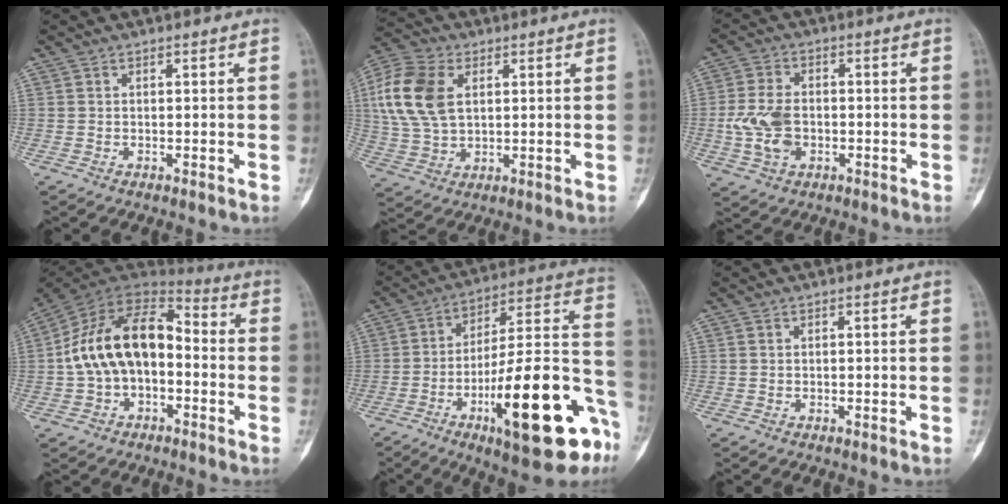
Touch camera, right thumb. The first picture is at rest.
{"total": 14.1, "force": [3.4, 9.1, 10.2], "torque": [-0.212, 0.004, 0.064]}
{"total": 8.4, "force": [-1.3, 5.7, 6.1], "torque": [-0.118, 0.007, -0.025]}
{"total": 17.1, "force": [-1.4, 10.7, 13.3], "torque": [-0.219, 0.053, -0.034]}
{"total": 27.1, "force": [-11.2, 7.8, 23.4], "torque": [-0.302, 0.059, -0.162]}
{"total": 0.0}